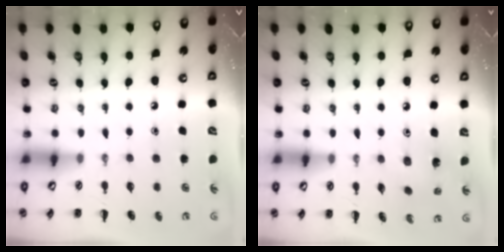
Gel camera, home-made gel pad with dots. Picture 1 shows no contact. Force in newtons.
{"total": 1.8, "press": 1.7, "slide": 0.8}